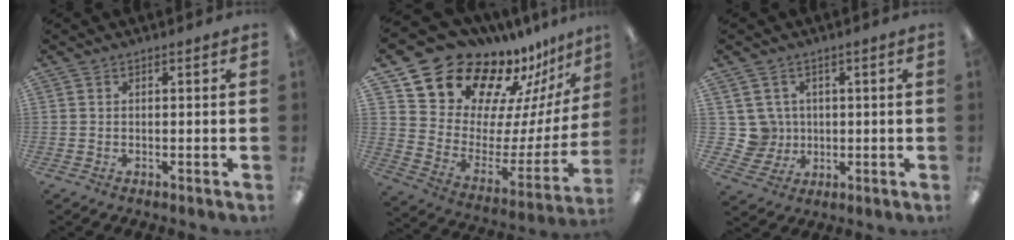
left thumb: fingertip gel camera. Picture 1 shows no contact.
{"total": 19.1, "force": [16.7, 8.2, 4.5], "torque": [-0.083, -0.139, 0.304]}
{"total": 6.7, "force": [2.0, 6.4, 0.6], "torque": [-0.030, -0.001, 0.044]}